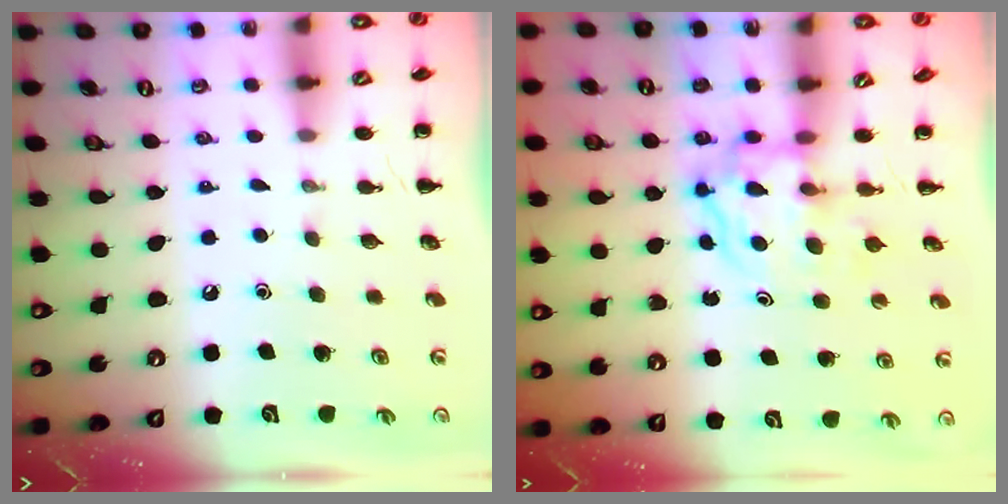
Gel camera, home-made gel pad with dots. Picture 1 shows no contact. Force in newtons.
{"total": 3.7, "press": 3.7, "slide": 0.4}